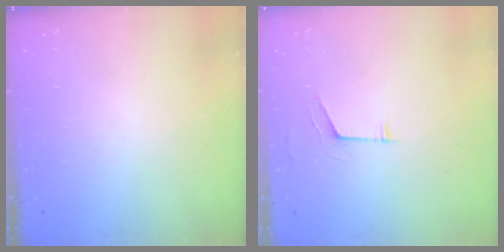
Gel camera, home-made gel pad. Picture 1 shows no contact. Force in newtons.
{"total": 4.4, "press": 4.3, "slide": 0.7}